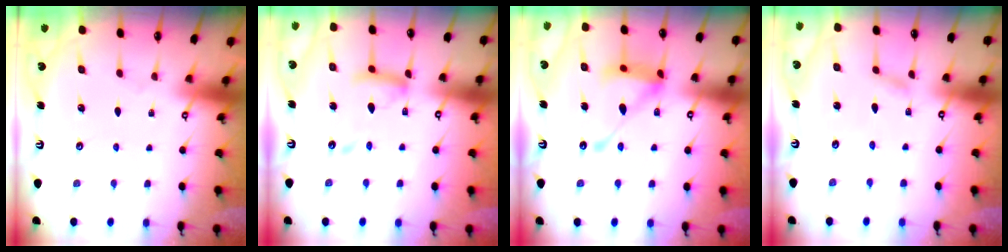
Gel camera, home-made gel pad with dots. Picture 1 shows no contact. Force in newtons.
{"total": 12.6, "press": 12.6, "slide": 1.1}
{"total": 16.3, "press": 16.3, "slide": 1.4}
{"total": 1.6, "press": 1.5, "slide": 0.1}